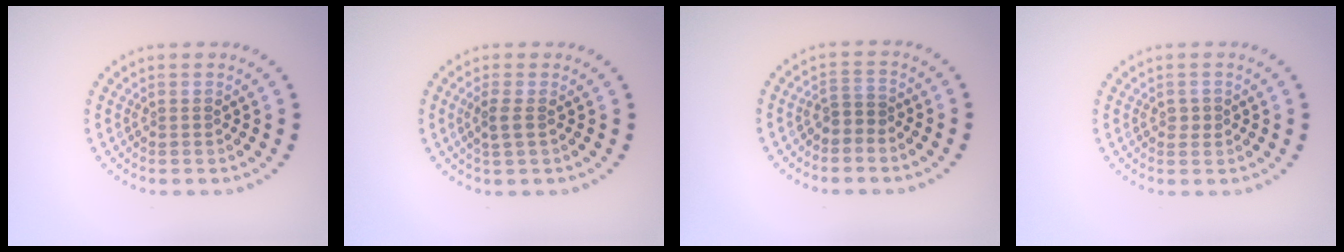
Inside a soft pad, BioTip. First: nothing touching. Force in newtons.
{"total": 1.3, "press": 1.2, "slide": 0.6}
{"total": 1.5, "press": 1.2, "slide": 1.0}
{"total": 0.9, "press": 0.9, "slide": 0.1}